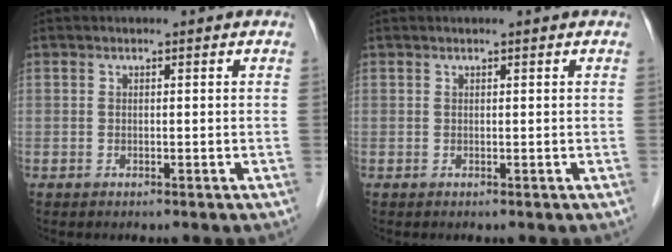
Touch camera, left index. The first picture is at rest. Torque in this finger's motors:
{"motor_torque": [0.21, 0.05, -0.09, -0.01]}